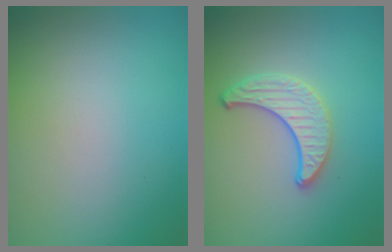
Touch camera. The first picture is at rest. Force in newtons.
{"total": 3.2, "press": 3.0, "slide": 1.1}